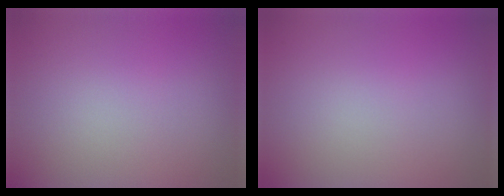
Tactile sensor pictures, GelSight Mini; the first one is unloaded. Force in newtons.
{"total": 0.0}